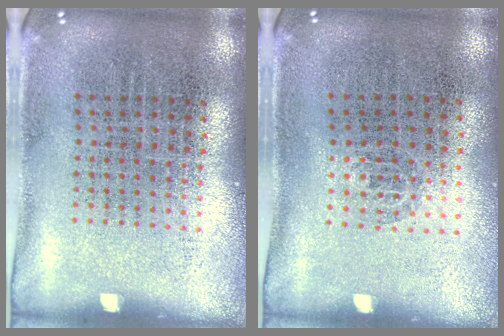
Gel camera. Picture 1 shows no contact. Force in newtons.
{"total": 0.5, "press": 0.3, "slide": 0.4}